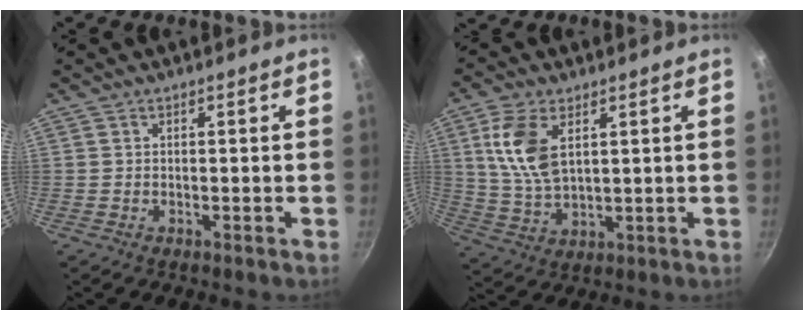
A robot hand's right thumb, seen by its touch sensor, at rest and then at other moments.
{"total": 10.3, "force": [3.3, 5.5, 8.0], "torque": [-0.156, -0.015, 0.071]}